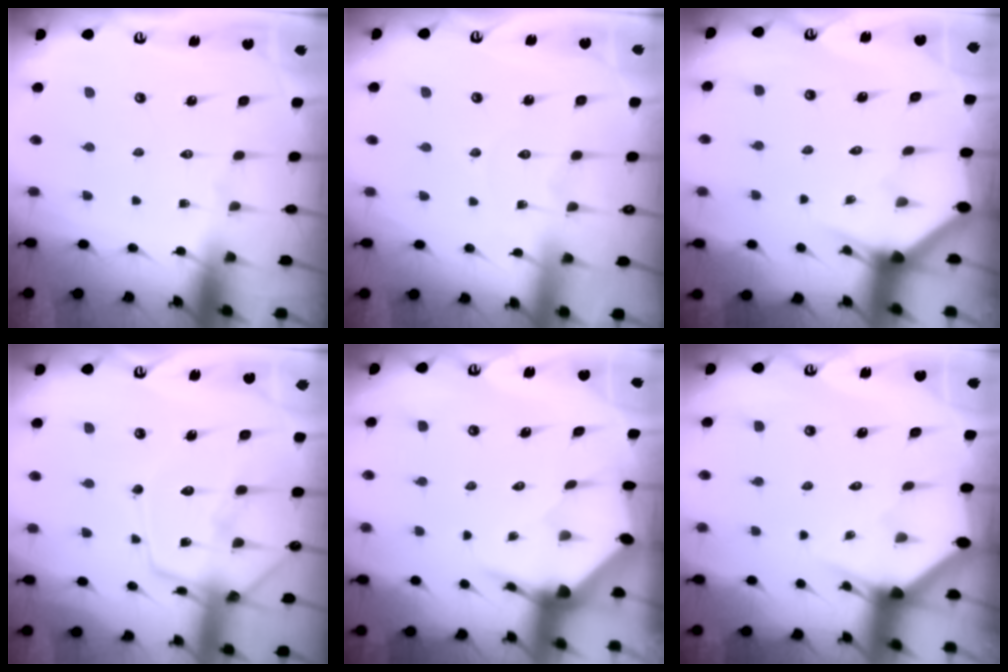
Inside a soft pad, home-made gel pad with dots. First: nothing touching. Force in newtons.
{"total": 3.8, "press": 3.7, "slide": 0.4}
{"total": 3.0, "press": 3.0, "slide": 0.1}
{"total": 12.1, "press": 12.1, "slide": 1.1}
{"total": 3.7, "press": 3.6, "slide": 0.4}
{"total": 2.9, "press": 2.9, "slide": 0.1}